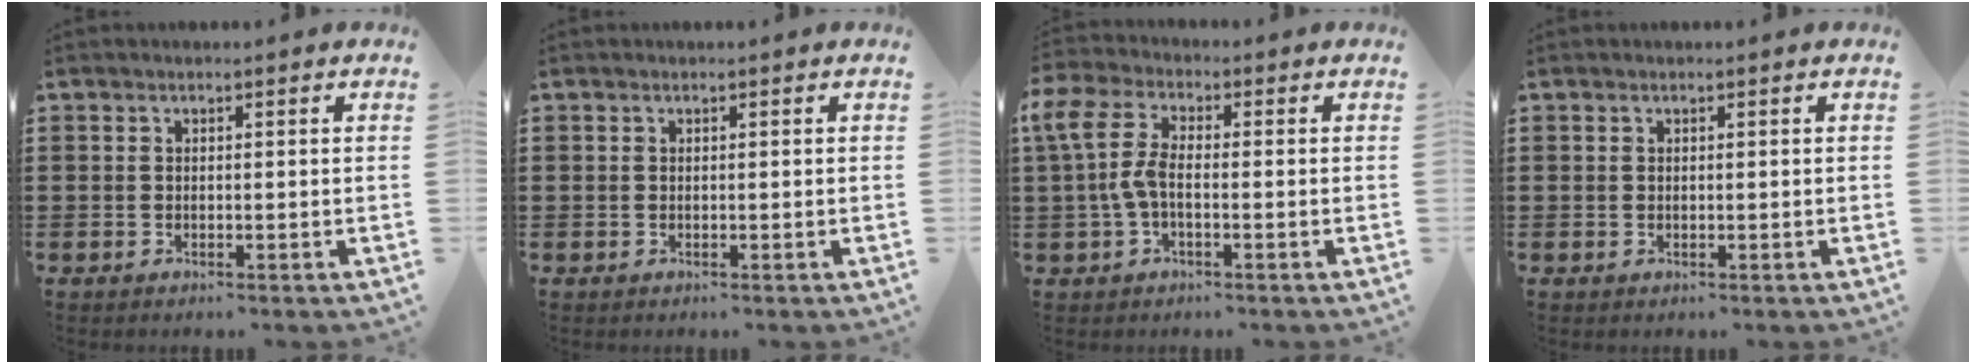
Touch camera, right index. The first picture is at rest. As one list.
[{"total": 0.0}, {"total": 6.7, "force": [-0.6, 3.4, 5.8], "torque": [-0.149, -0.003, -0.021]}, {"total": 0.0}]